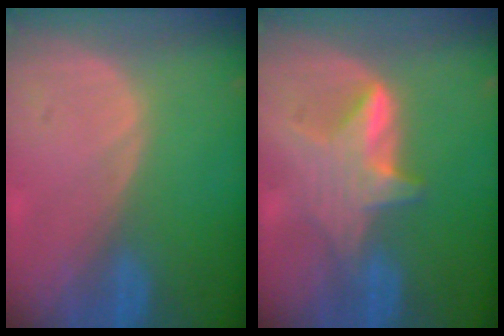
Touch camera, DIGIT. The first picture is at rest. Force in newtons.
{"total": 6.1, "press": 5.7, "slide": 2.2}